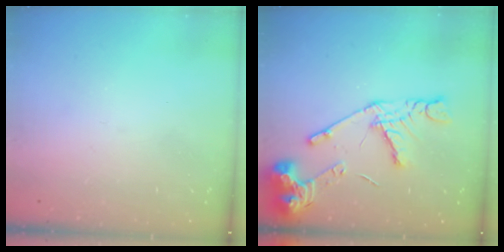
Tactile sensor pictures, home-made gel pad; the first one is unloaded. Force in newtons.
{"total": 14.7, "press": 14.6, "slide": 1.6}